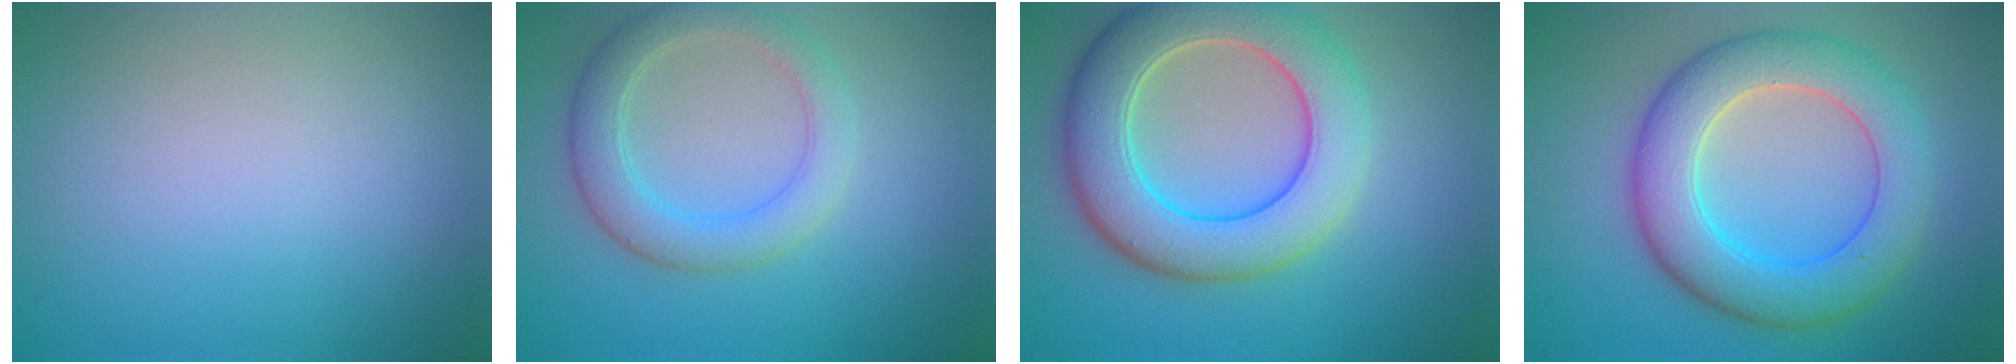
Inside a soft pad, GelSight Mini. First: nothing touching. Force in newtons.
{"total": 4.0, "press": 4.0, "slide": 0.2}
{"total": 8.6, "press": 8.6, "slide": 0.7}
{"total": 7.7, "press": 7.7, "slide": 0.1}